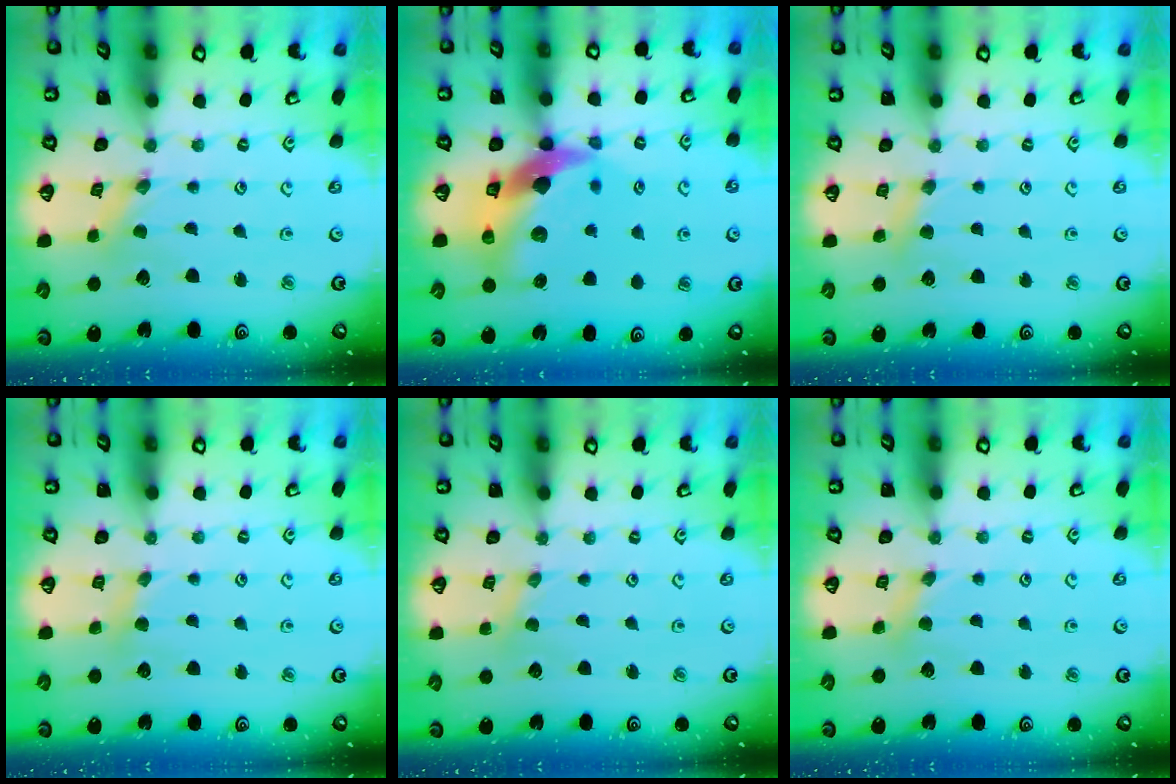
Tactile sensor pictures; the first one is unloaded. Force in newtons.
{"total": 15.8, "press": 15.7, "slide": 2.1}
{"total": 5.2, "press": 5.1, "slide": 0.7}
{"total": 4.5, "press": 4.5, "slide": 0.5}
{"total": 0.8, "press": 0.8, "slide": 0.2}
{"total": 2.5, "press": 2.5, "slide": 0.4}